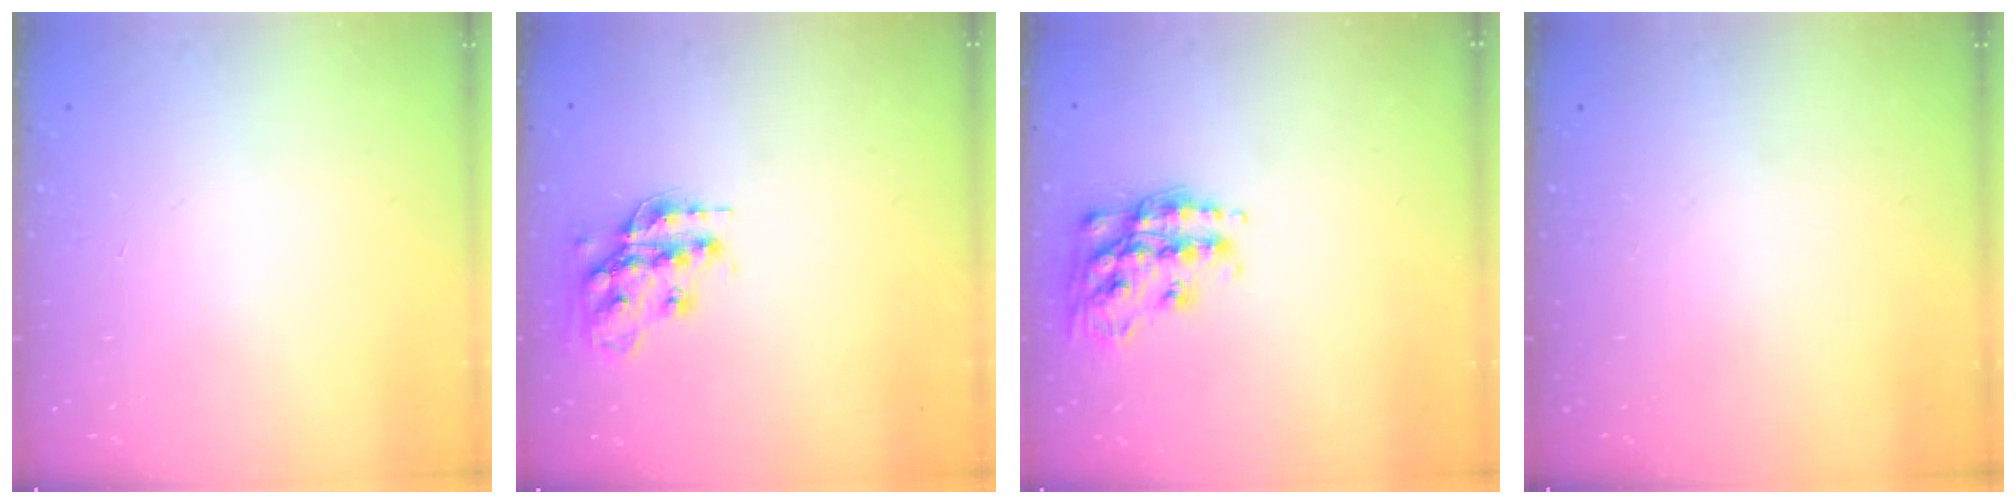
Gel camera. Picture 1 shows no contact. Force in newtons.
{"total": 15.4, "press": 15.4, "slide": 1.0}
{"total": 16.6, "press": 16.5, "slide": 1.0}
{"total": 0.0}